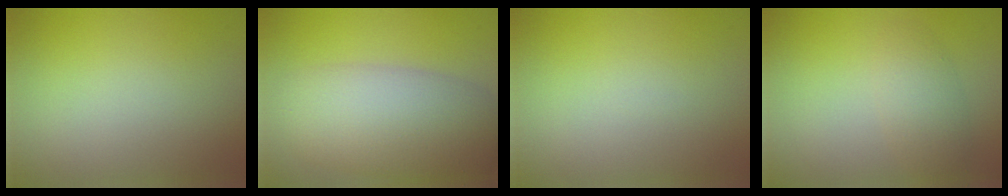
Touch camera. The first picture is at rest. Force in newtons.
{"total": 8.9, "press": 8.9, "slide": 0.2}
{"total": 0.0}
{"total": 2.4, "press": 2.4, "slide": 0.0}